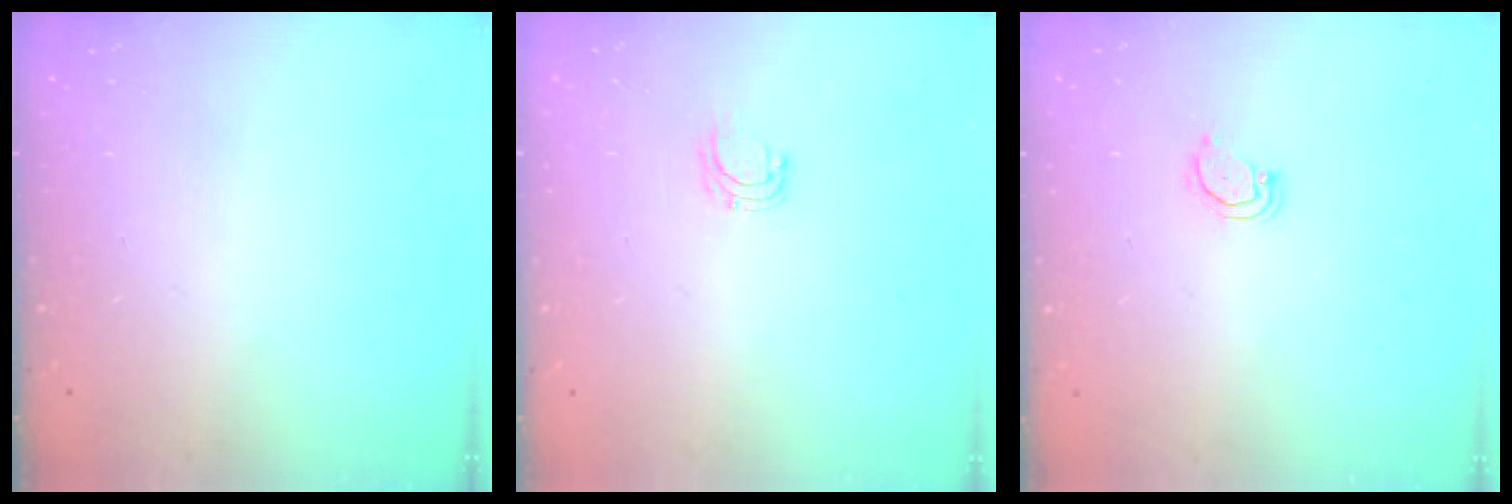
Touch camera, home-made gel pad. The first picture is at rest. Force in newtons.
{"total": 4.2, "press": 4.2, "slide": 0.3}
{"total": 3.3, "press": 3.3, "slide": 0.3}